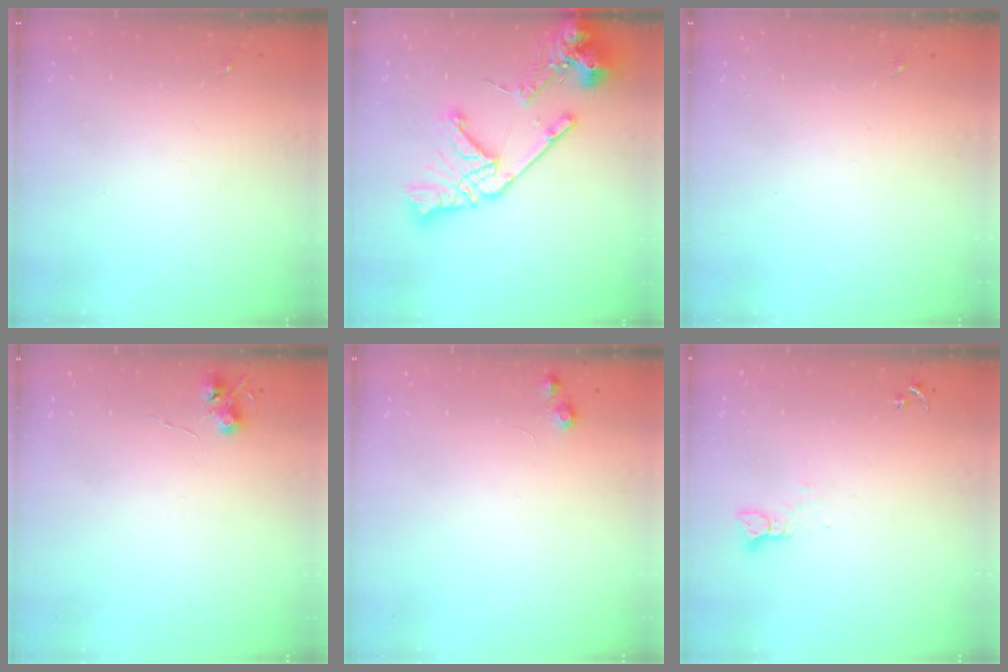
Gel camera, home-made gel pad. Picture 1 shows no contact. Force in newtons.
{"total": 20.9, "press": 20.7, "slide": 2.5}
{"total": 0.0}
{"total": 5.5, "press": 5.5, "slide": 0.5}
{"total": 5.7, "press": 5.6, "slide": 0.9}
{"total": 3.2, "press": 3.2, "slide": 0.4}